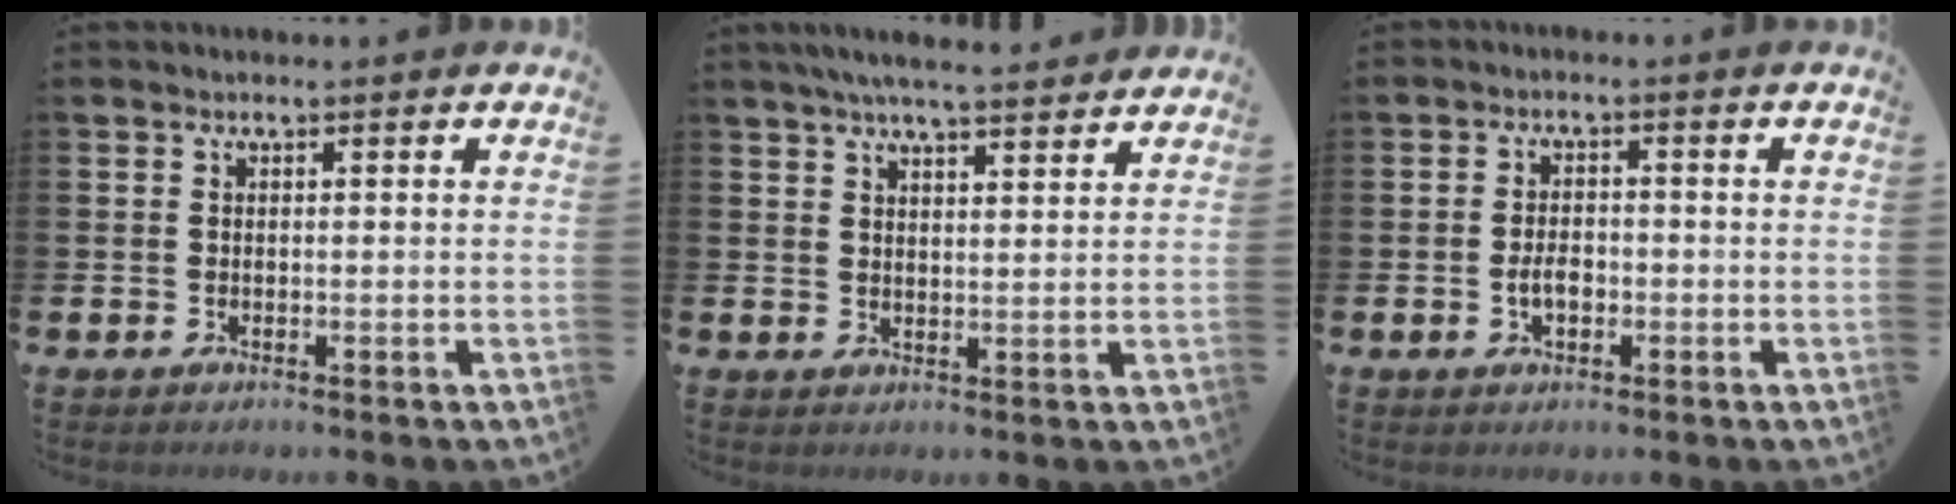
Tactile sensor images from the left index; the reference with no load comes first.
{"total": 5.4, "force": [5.1, 0.4, 1.8], "torque": [-0.040, -0.017, 0.090]}
{"total": 2.8, "force": [-0.7, 1.7, 2.2], "torque": [-0.029, 0.000, -0.017]}